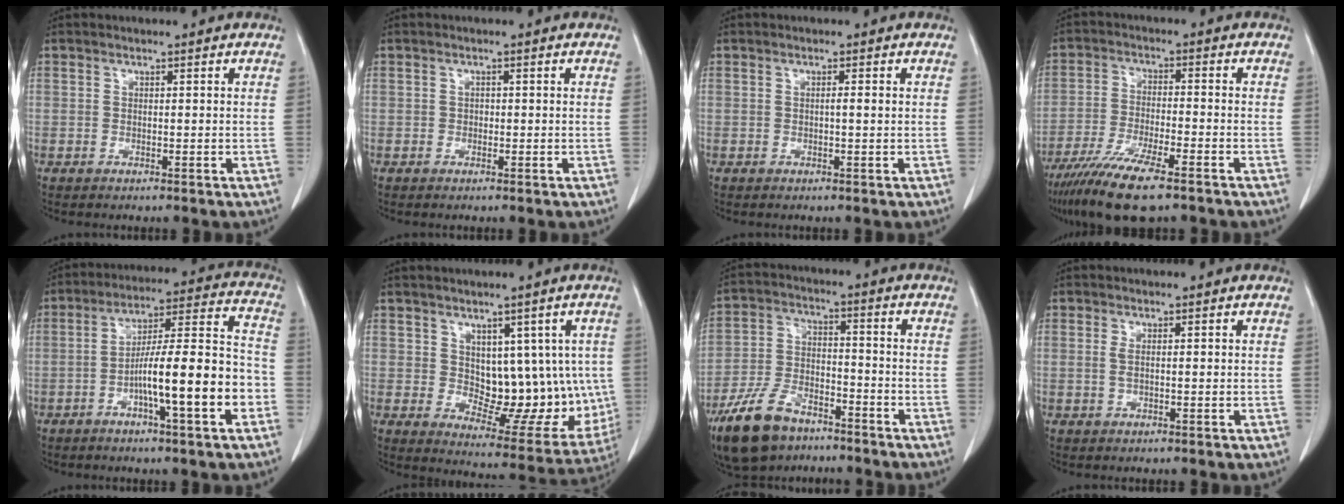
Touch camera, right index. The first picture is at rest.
{"total": 0.5, "force": [-0.1, 0.5, 0.2], "torque": [0.002, 0.003, -0.003]}
{"total": 0.9, "force": [0.1, -0.1, 0.9], "torque": [-0.016, 0.001, 0.001]}
{"total": 12.1, "force": [-8.6, 1.7, 8.2], "torque": [-0.149, -0.030, -0.147]}
{"total": 14.8, "force": [-4.9, 1.1, 13.9], "torque": [-0.219, 0.017, -0.078]}
{"total": 12.9, "force": [1.3, 7.0, 10.7], "torque": [-0.116, 0.005, 0.040]}
{"total": 11.7, "force": [-8.3, 5.5, 6.2], "torque": [-0.136, -0.010, -0.153]}
{"total": 1.6, "force": [0.2, 0.4, 1.5], "torque": [-0.031, 0.005, 0.006]}